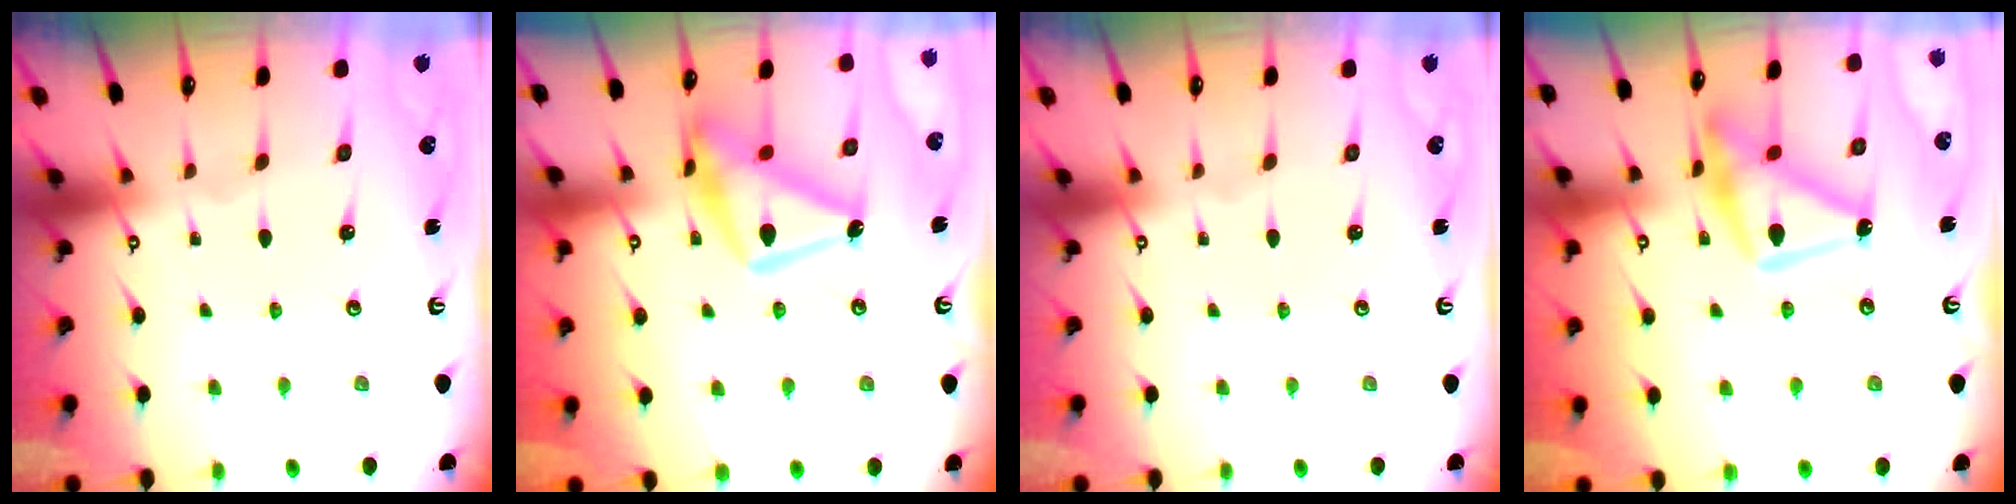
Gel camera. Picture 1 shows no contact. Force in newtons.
{"total": 17.9, "press": 17.9, "slide": 1.1}
{"total": 0.0}
{"total": 16.6, "press": 16.6, "slide": 0.8}